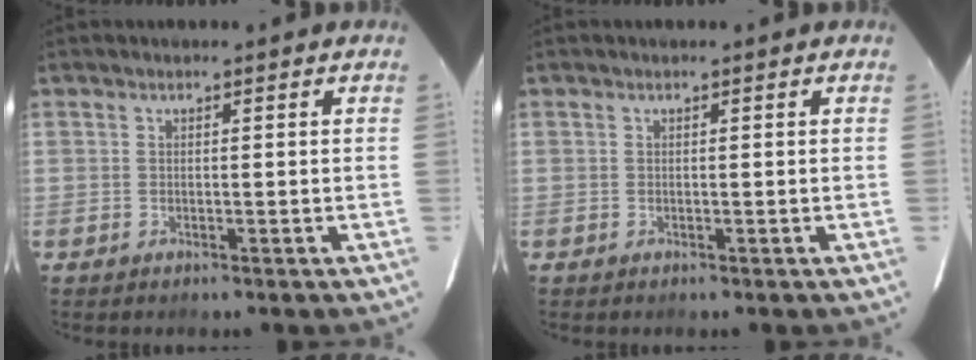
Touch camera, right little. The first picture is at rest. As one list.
[{"total": 0.0}]